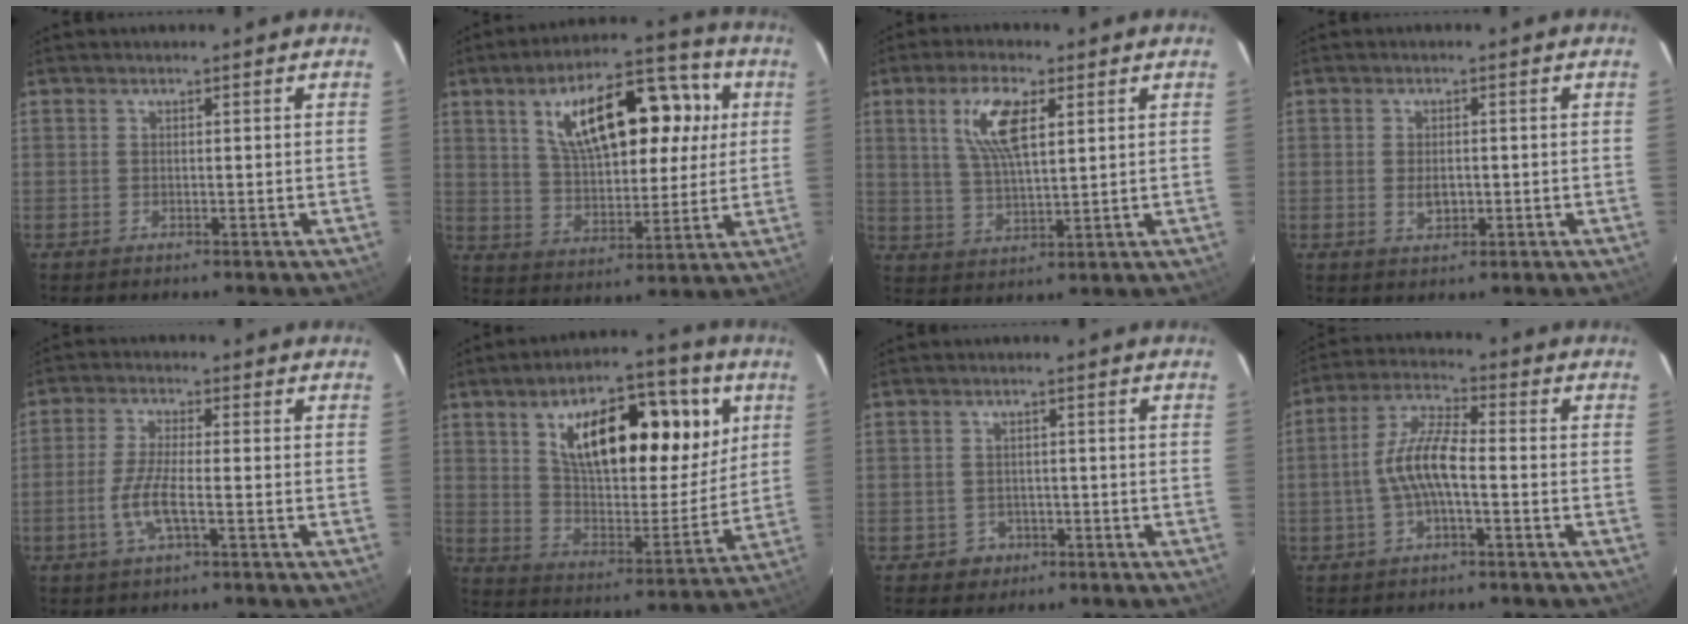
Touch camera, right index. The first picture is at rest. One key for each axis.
{"total": 19.3, "fx": 6.3, "fy": 8.9, "fz": 16.0, "tx": -0.285, "ty": 0.035, "tz": 0.107}
{"total": 9.0, "fx": 3.6, "fy": 3.0, "fz": 7.7, "tx": -0.151, "ty": 0.008, "tz": 0.071}
{"total": 2.7, "fx": -0.4, "fy": 1.8, "fz": 2.0, "tx": -0.036, "ty": -0.004, "tz": -0.005}
{"total": 5.9, "fx": -2.1, "fy": 0.9, "fz": 5.5, "tx": -0.118, "ty": -0.006, "tz": -0.043}
{"total": 23.2, "fx": 9.1, "fy": 10.7, "fz": 18.5, "tx": -0.292, "ty": 0.024, "tz": 0.152}
{"total": 3.6, "fx": -1.4, "fy": 3.4, "fz": 0.2, "tx": -0.010, "ty": 0.014, "tz": -0.015}
{"total": 8.0, "fx": -1.8, "fy": 2.0, "fz": 7.6, "tx": -0.163, "ty": 0.013, "tz": -0.036}